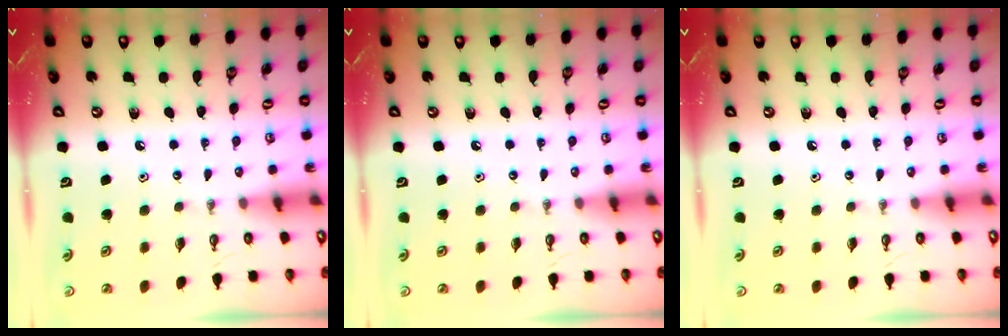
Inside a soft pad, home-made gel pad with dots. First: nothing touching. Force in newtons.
{"total": 0.0}
{"total": 0.0}